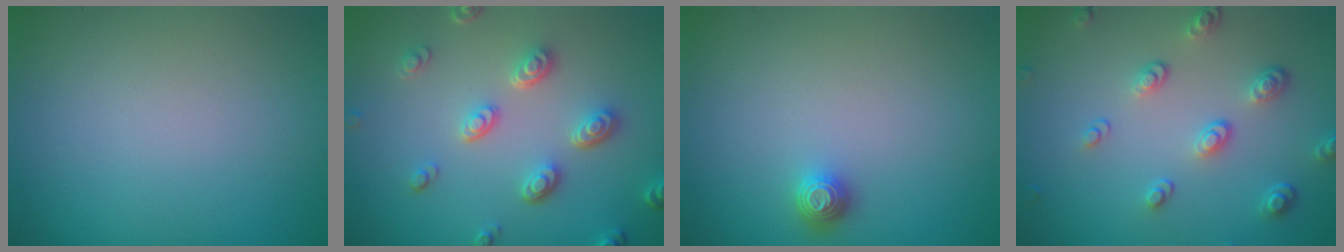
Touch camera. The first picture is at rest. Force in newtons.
{"total": 4.2, "press": 3.4, "slide": 2.5}
{"total": 1.2, "press": 1.1, "slide": 0.4}
{"total": 3.5, "press": 2.7, "slide": 2.3}